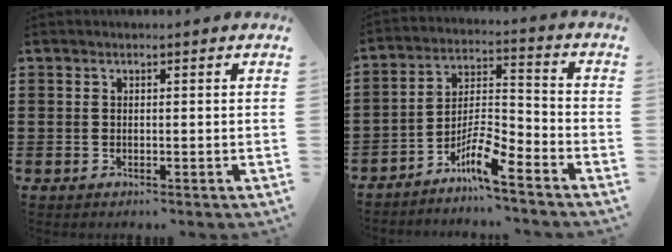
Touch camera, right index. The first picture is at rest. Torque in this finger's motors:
{"motor_torque": [0.40, -0.35, 0.39, 0.12]}